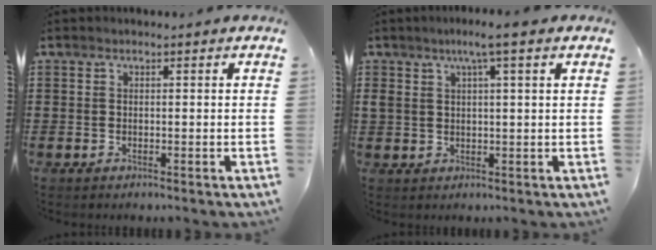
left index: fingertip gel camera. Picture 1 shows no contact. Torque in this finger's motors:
{"motor_torque": [1.11, -1.04, 0.47, 0.16]}